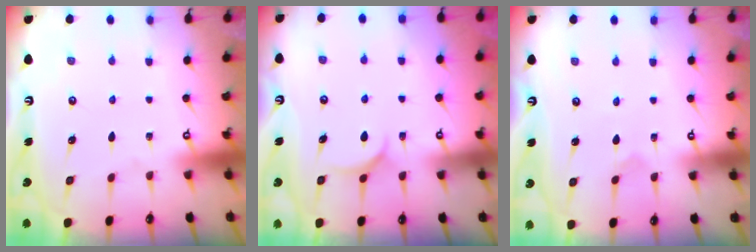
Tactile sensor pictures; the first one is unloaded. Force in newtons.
{"total": 6.0, "press": 6.0, "slide": 0.4}
{"total": 2.3, "press": 2.3, "slide": 0.2}